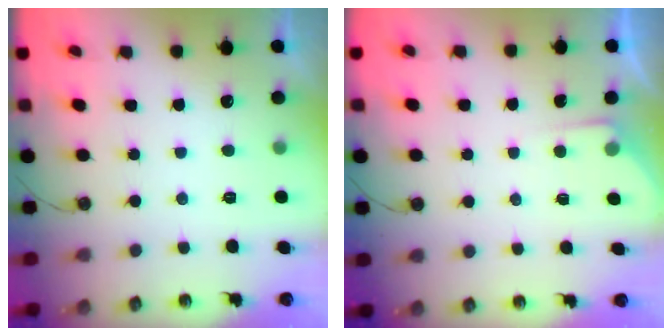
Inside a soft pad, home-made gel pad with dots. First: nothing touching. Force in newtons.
{"total": 3.9, "press": 3.8, "slide": 0.6}